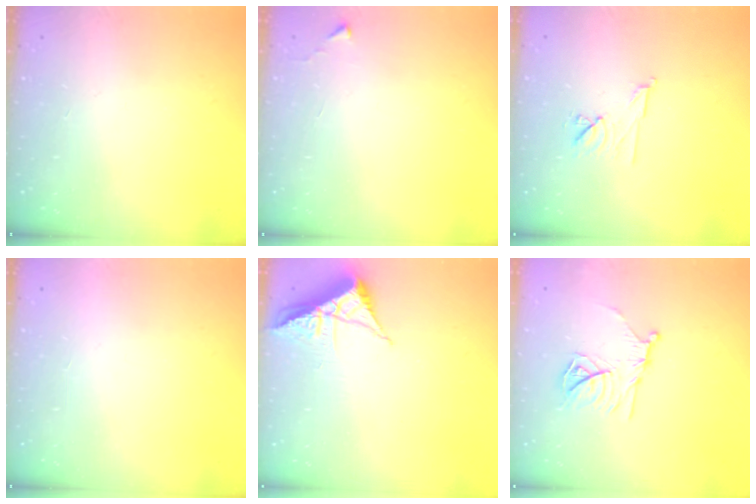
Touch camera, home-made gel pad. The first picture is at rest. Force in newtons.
{"total": 2.7, "press": 2.6, "slide": 0.4}
{"total": 7.5, "press": 7.4, "slide": 1.3}
{"total": 1.5, "press": 1.5, "slide": 0.1}
{"total": 6.3, "press": 6.2, "slide": 0.9}
{"total": 11.7, "press": 11.7, "slide": 0.4}